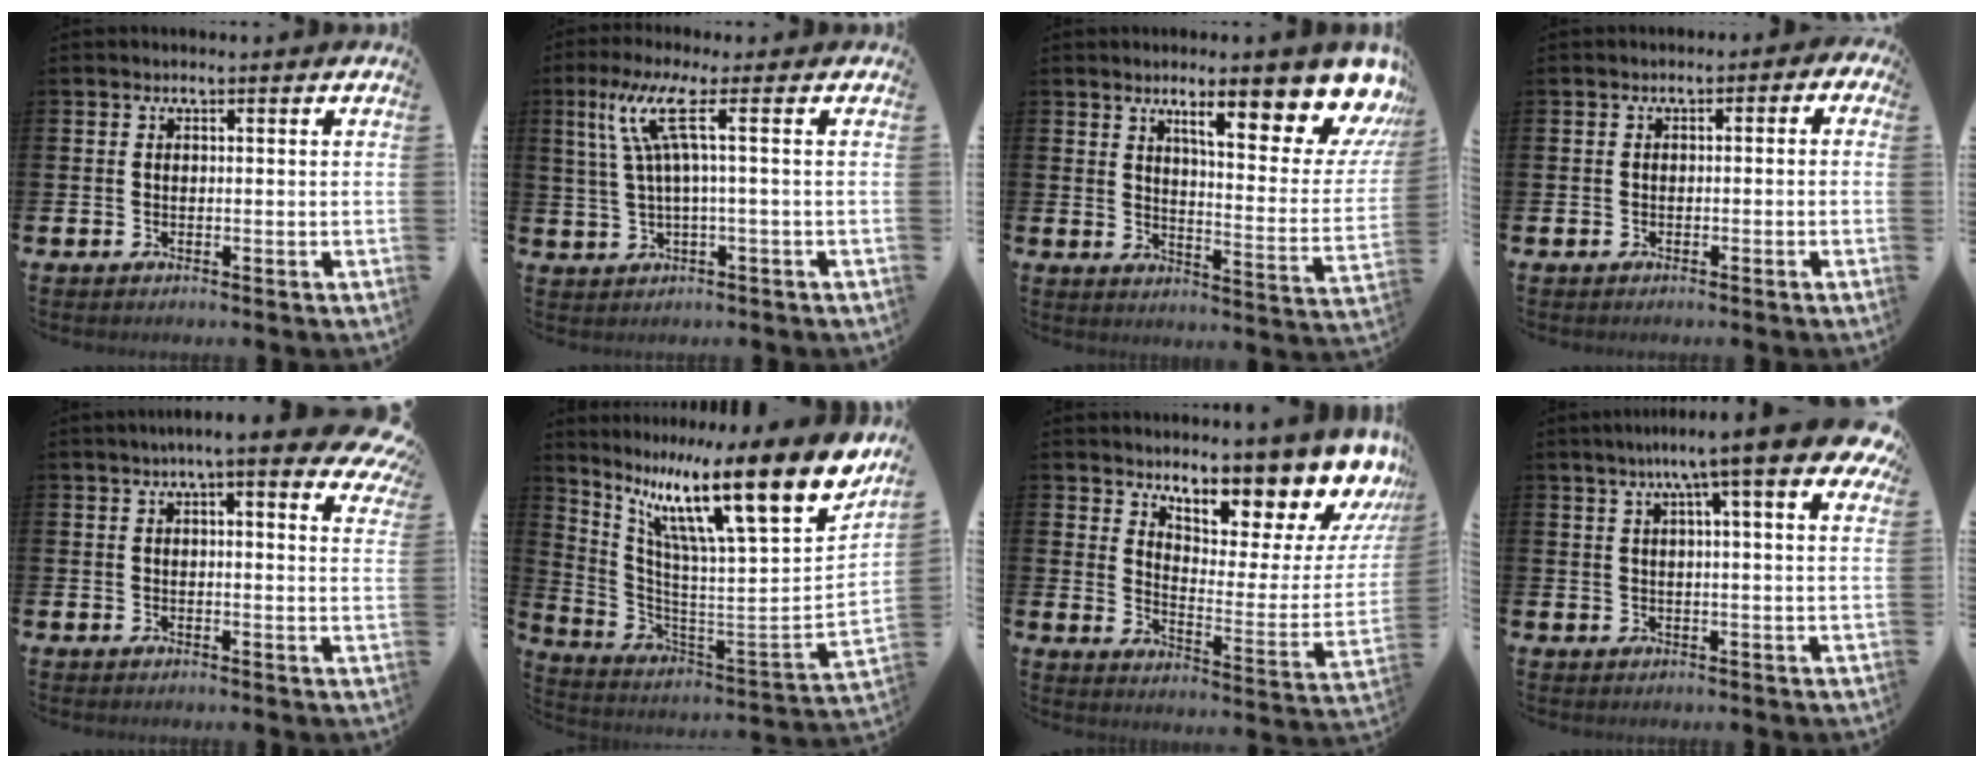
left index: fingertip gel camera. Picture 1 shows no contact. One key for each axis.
{"total": 7.1, "fx": 2.0, "fy": 0.3, "fz": 6.8, "tx": -0.149, "ty": 0.002, "tz": 0.029}
{"total": 12.7, "fx": 9.4, "fy": 3.5, "fz": 7.8, "tx": -0.100, "ty": -0.075, "tz": 0.149}
{"total": 1.4, "fx": -1.3, "fy": 0.7, "fz": 0.1, "tx": -0.013, "ty": 0.008, "tz": -0.029}
{"total": 5.3, "fx": 4.3, "fy": 0.8, "fz": 3.0, "tx": -0.042, "ty": -0.018, "tz": 0.068}
{"total": 15.7, "fx": 10.0, "fy": 2.9, "fz": 11.7, "tx": -0.214, "ty": -0.085, "tz": 0.151}
{"total": 9.2, "fx": 8.6, "fy": 1.7, "fz": 2.8, "tx": -0.049, "ty": -0.096, "tz": 0.139}
{"total": 8.0, "fx": 5.4, "fy": 0.9, "fz": 5.9, "tx": -0.101, "ty": -0.016, "tz": 0.085}